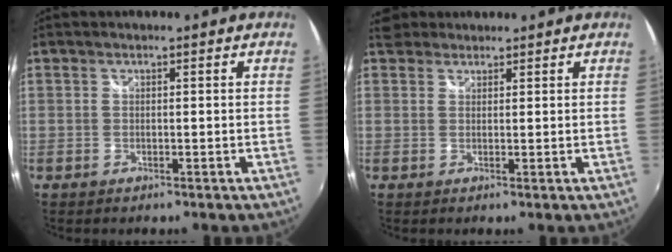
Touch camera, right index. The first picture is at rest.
{"total": 2.7, "force": [2.0, 1.8, 0.4], "torque": [-0.002, 0.013, 0.031]}